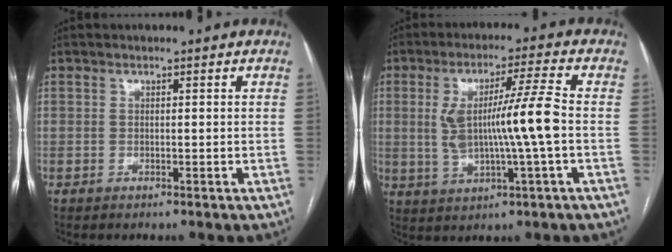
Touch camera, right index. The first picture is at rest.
{"total": 10.6, "force": [-0.2, 0.0, 10.6], "torque": [-0.201, 0.008, -0.001]}